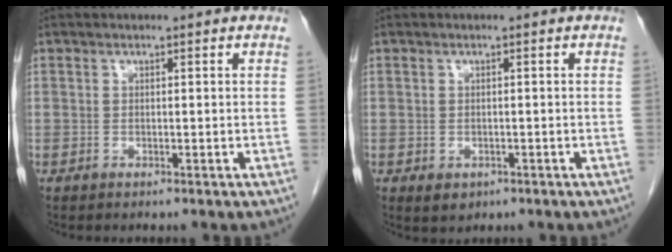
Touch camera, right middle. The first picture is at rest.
{"total": 1.9, "force": [-0.8, 1.4, 0.9], "torque": [-0.013, 0.001, 0.000]}